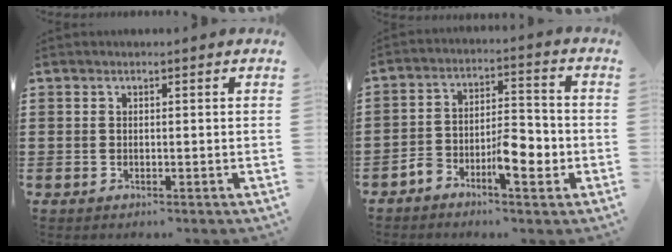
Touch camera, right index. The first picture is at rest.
{"total": 7.1, "force": [-3.7, 2.9, 5.3], "torque": [-0.092, 0.011, -0.067]}